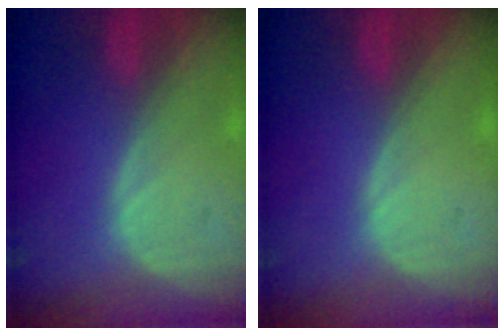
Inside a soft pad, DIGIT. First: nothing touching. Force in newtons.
{"total": 0.0}